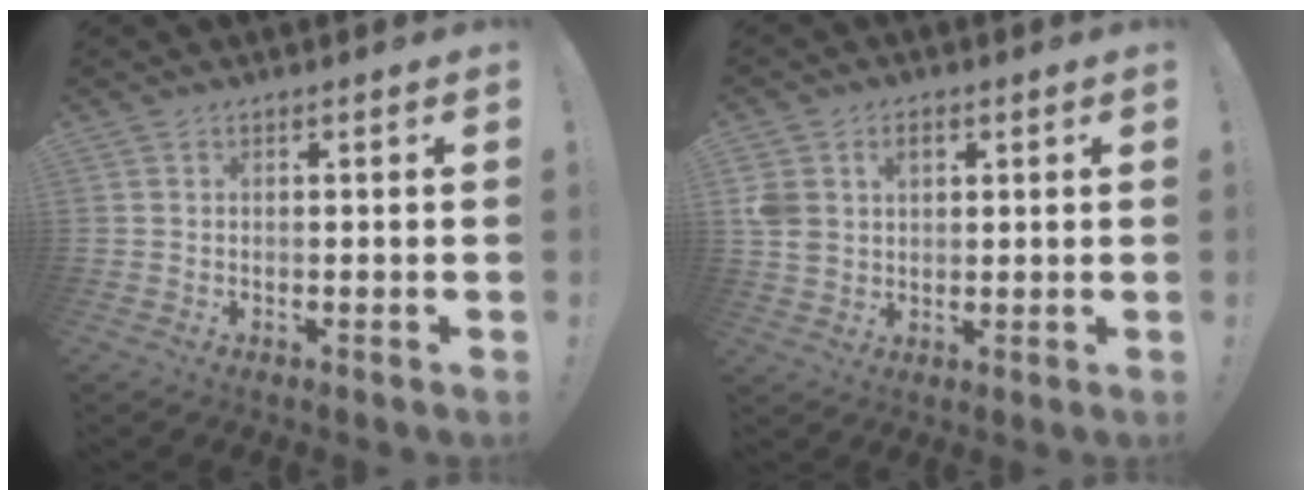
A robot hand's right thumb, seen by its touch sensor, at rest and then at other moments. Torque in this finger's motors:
{"motor_torque": [0.45, 1.69, 0.95, 0.13, 0.07]}